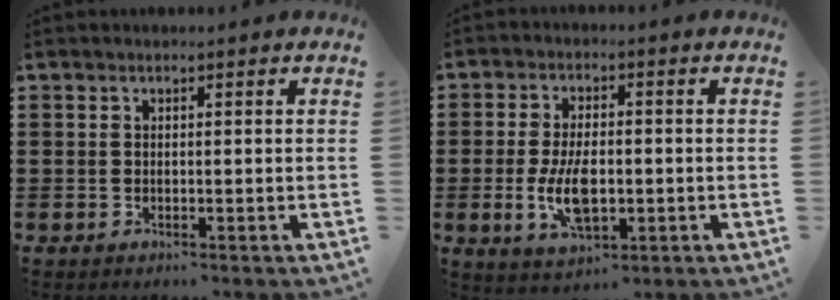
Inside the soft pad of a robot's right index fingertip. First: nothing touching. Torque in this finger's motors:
{"motor_torque": [2.14, 0.00, 1.05, 0.20]}